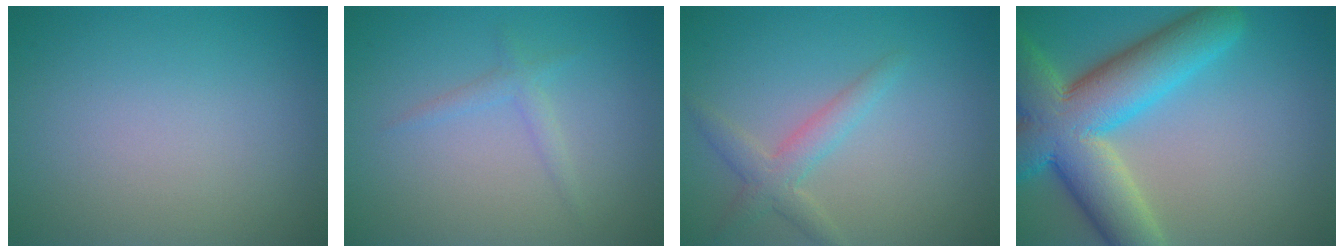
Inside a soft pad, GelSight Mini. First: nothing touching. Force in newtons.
{"total": 1.3, "press": 1.3, "slide": 0.1}
{"total": 2.5, "press": 2.5, "slide": 0.2}
{"total": 11.4, "press": 11.4, "slide": 1.0}